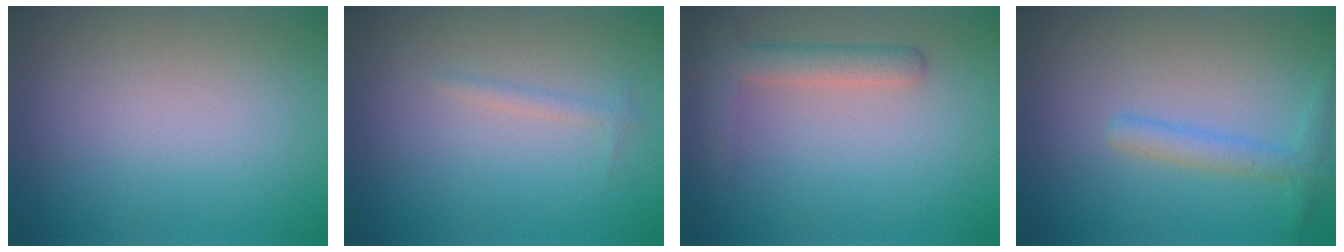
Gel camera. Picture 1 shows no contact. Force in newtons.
{"total": 0.8, "press": 0.8, "slide": 0.0}
{"total": 2.8, "press": 2.8, "slide": 0.2}
{"total": 2.2, "press": 2.2, "slide": 0.1}